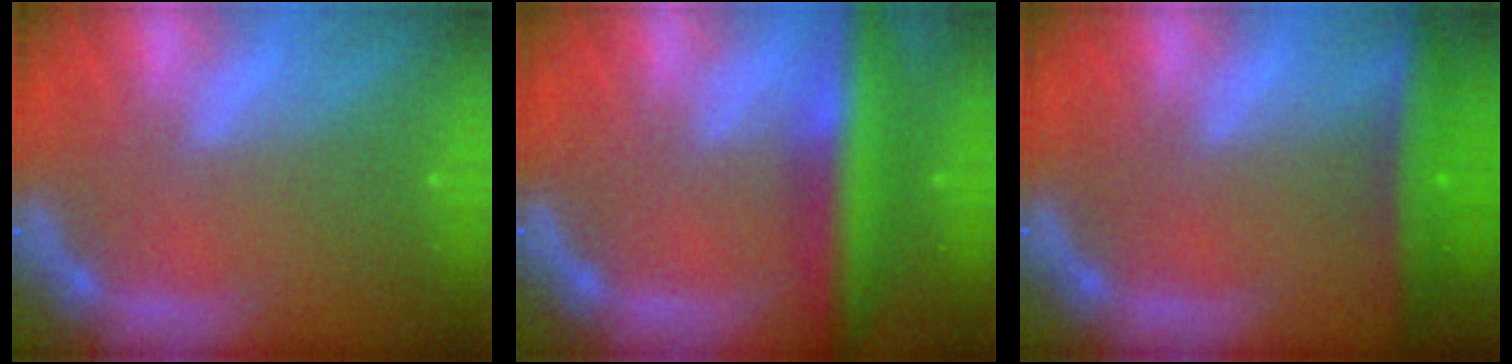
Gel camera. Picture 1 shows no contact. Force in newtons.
{"total": 7.5}
{"total": 5.0}